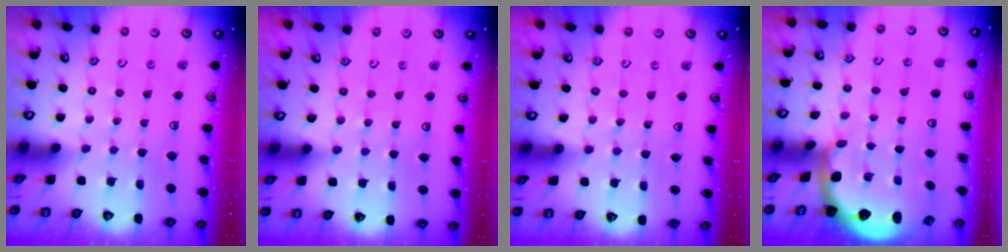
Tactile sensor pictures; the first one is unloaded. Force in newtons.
{"total": 2.9, "press": 2.9, "slide": 0.3}
{"total": 1.7, "press": 1.7, "slide": 0.1}
{"total": 2.4, "press": 2.3, "slide": 0.8}